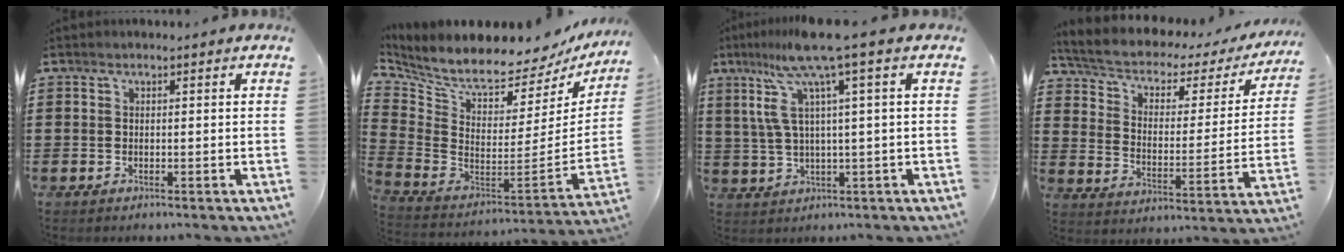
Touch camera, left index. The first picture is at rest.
{"total": 6.1, "force": [5.5, 0.9, 2.5], "torque": [-0.085, -0.063, 0.089]}
{"total": 9.4, "force": [3.8, 0.0, 8.6], "torque": [-0.201, -0.022, 0.055]}
{"total": 3.8, "force": [2.2, 2.1, 2.2], "torque": [-0.060, -0.023, 0.029]}